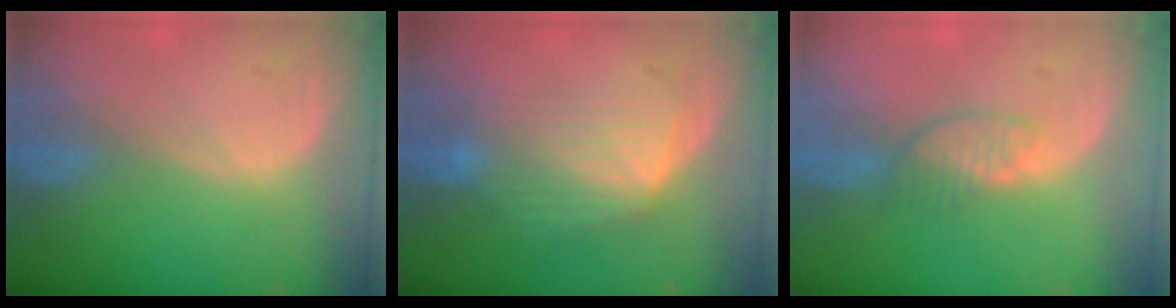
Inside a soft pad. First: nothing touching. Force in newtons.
{"total": 6.9, "press": 6.8, "slide": 0.5}
{"total": 3.5, "press": 3.4, "slide": 0.9}